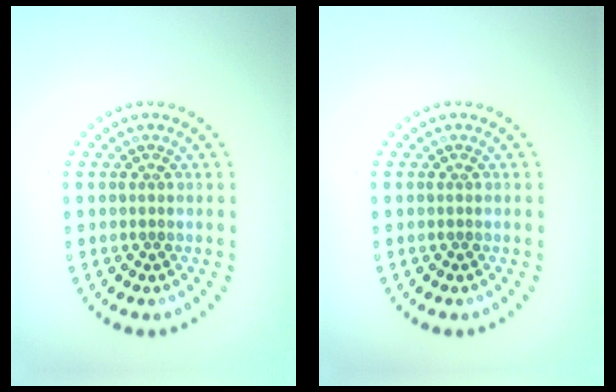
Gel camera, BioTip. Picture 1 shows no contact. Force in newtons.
{"total": 0.0}